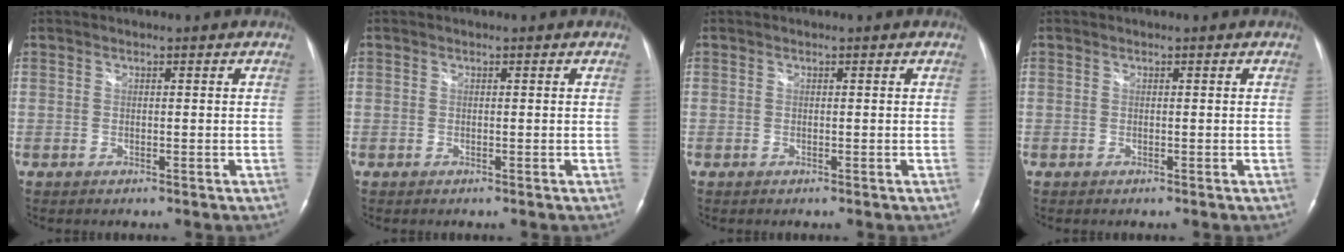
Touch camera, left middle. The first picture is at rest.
{"total": 0.0}
{"total": 0.0}
{"total": 0.0}